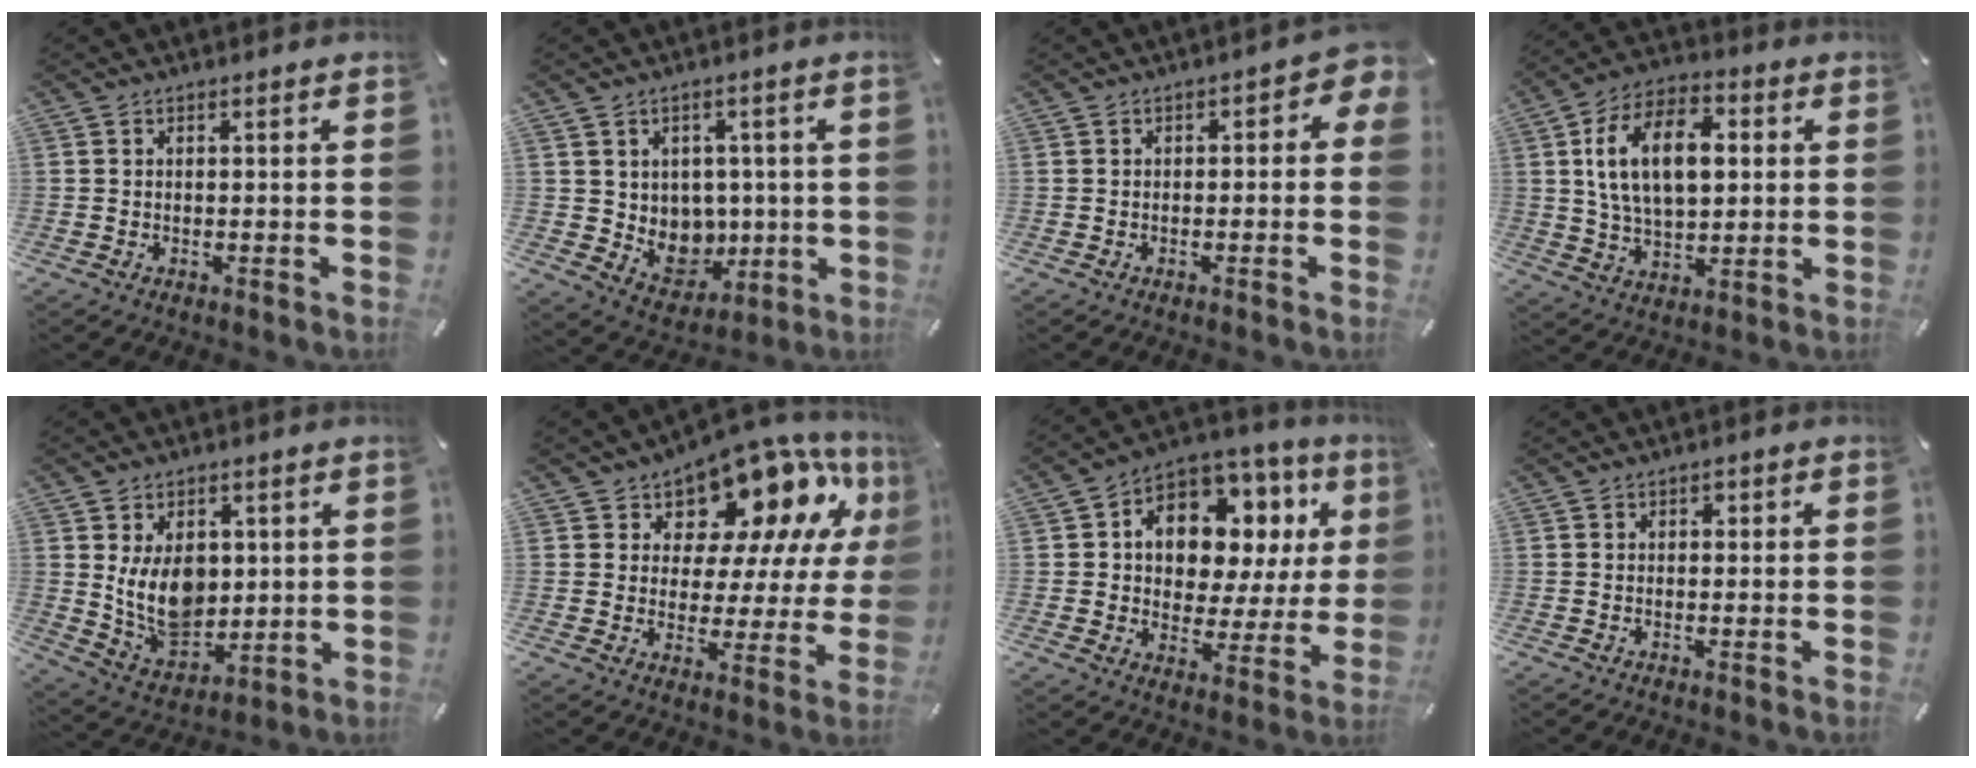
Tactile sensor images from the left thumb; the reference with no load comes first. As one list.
[{"total": 7.9, "force": [2.5, 7.4, 1.3], "torque": [-0.023, -0.028, 0.060]}, {"total": 1.4, "force": [0.1, 0.8, 1.2], "torque": [-0.014, 0.002, -0.002]}, {"total": 16.1, "force": [3.2, 9.9, 12.3], "torque": [-0.244, 0.011, 0.052]}, {"total": 11.6, "force": [2.4, 8.7, 7.3], "torque": [-0.138, -0.013, 0.048]}, {"total": 15.1, "force": [11.0, 7.8, 6.7], "torque": [-0.104, -0.091, 0.184]}, {"total": 12.2, "force": [5.7, 9.0, 5.7], "torque": [-0.095, -0.048, 0.106]}, {"total": 0.9, "force": [0.1, 0.8, 0.3], "torque": [-0.006, 0.006, -0.001]}]